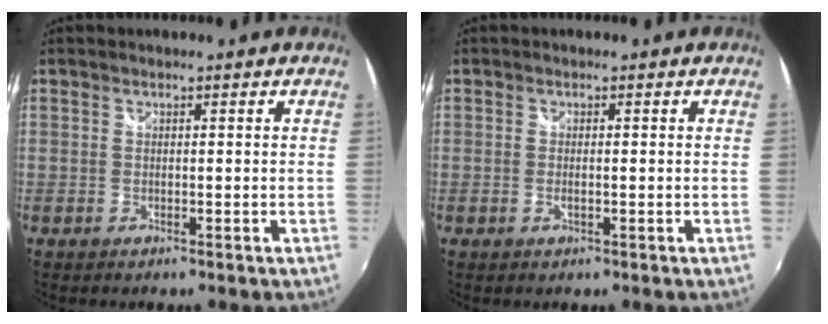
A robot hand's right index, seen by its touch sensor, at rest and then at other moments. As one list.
[{"total": 1.3, "force": [-0.2, 0.3, 1.2], "torque": [-0.026, -0.002, -0.004]}]